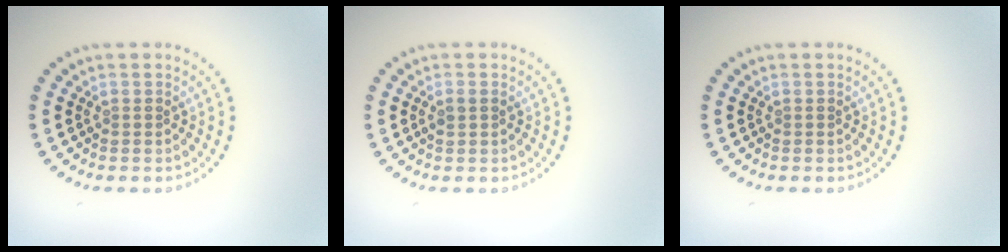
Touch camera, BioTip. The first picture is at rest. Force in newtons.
{"total": 1.0, "press": 0.9, "slide": 0.3}
{"total": 0.0}